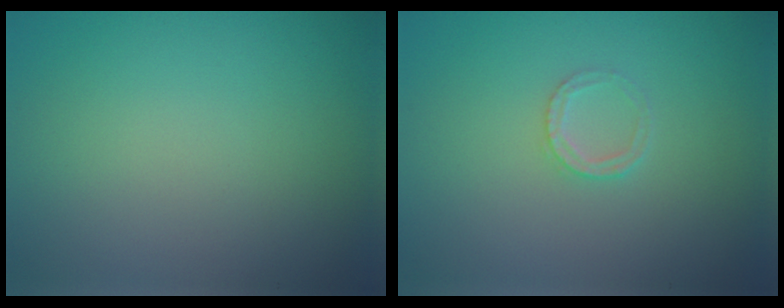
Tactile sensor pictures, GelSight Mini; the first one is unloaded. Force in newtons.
{"total": 1.4, "press": 1.3, "slide": 0.2}